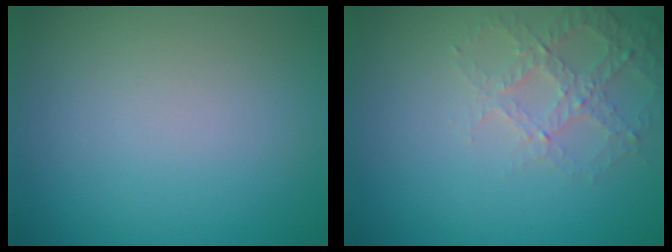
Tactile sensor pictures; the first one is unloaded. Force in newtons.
{"total": 2.8, "press": 2.7, "slide": 0.8}